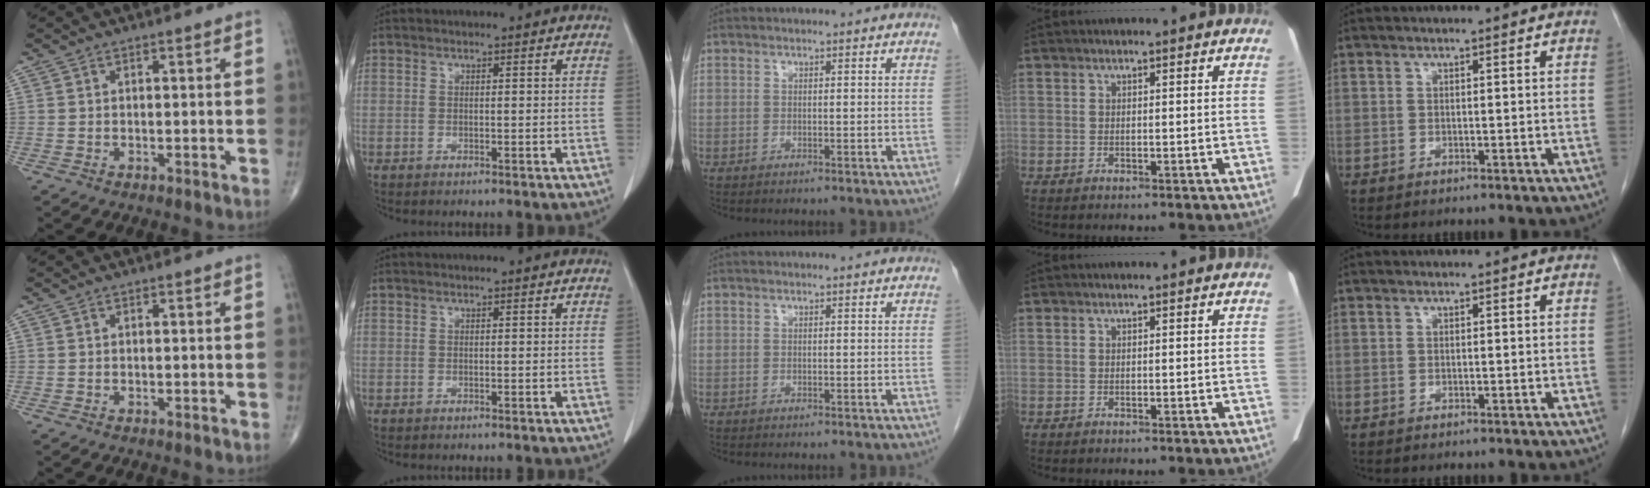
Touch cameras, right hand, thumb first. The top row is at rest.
{}